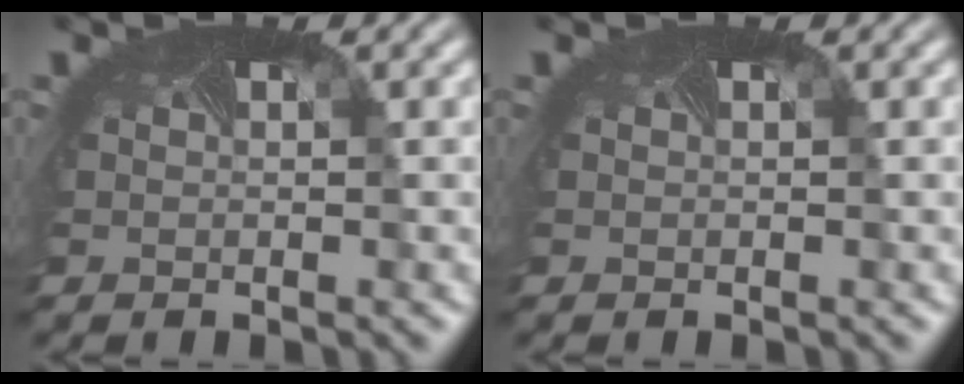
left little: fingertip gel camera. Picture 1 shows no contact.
{"total": 0.0}